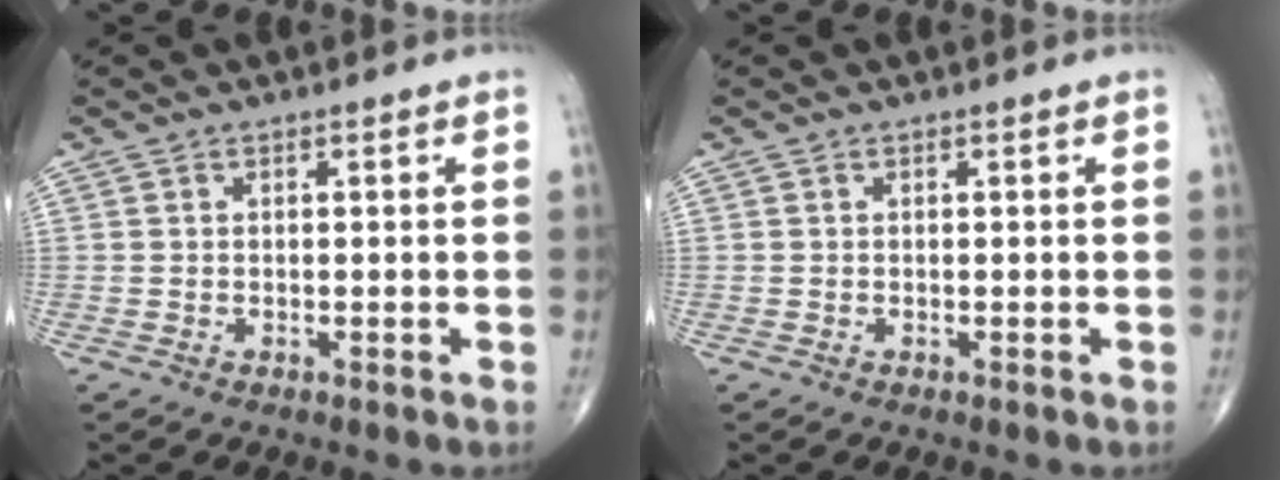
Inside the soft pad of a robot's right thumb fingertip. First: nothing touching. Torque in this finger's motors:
{"motor_torque": [0.36, 0.21, 0.15, -0.10, -0.01]}